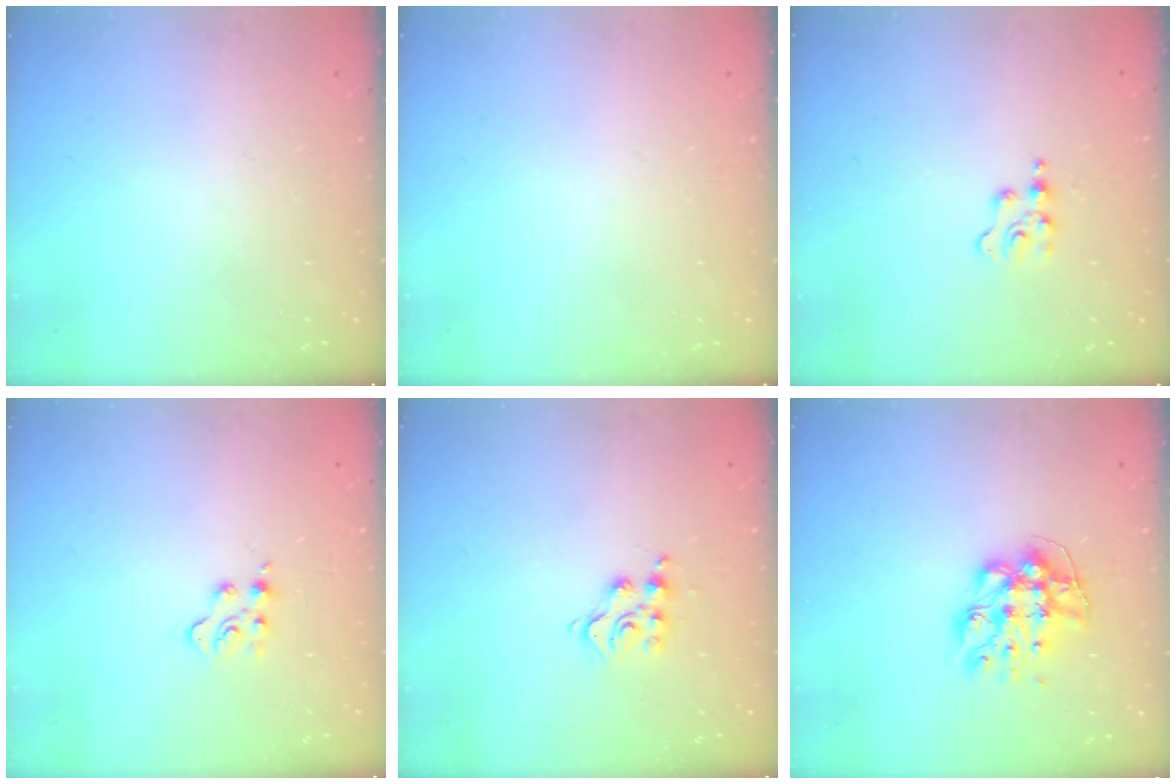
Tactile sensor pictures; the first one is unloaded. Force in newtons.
{"total": 0.0}
{"total": 3.1, "press": 3.1, "slide": 0.5}
{"total": 3.9, "press": 3.9, "slide": 0.5}
{"total": 5.7, "press": 5.7, "slide": 0.2}
{"total": 11.2, "press": 11.1, "slide": 0.9}